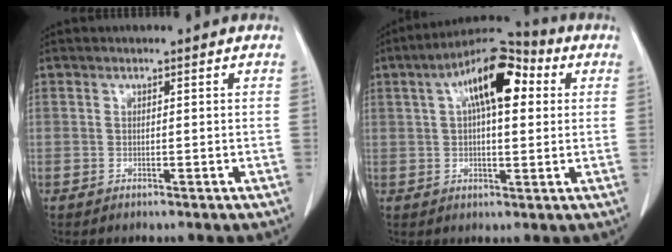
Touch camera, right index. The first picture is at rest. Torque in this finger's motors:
{"motor_torque": [1.03, 0.95, 0.26, 0.14]}